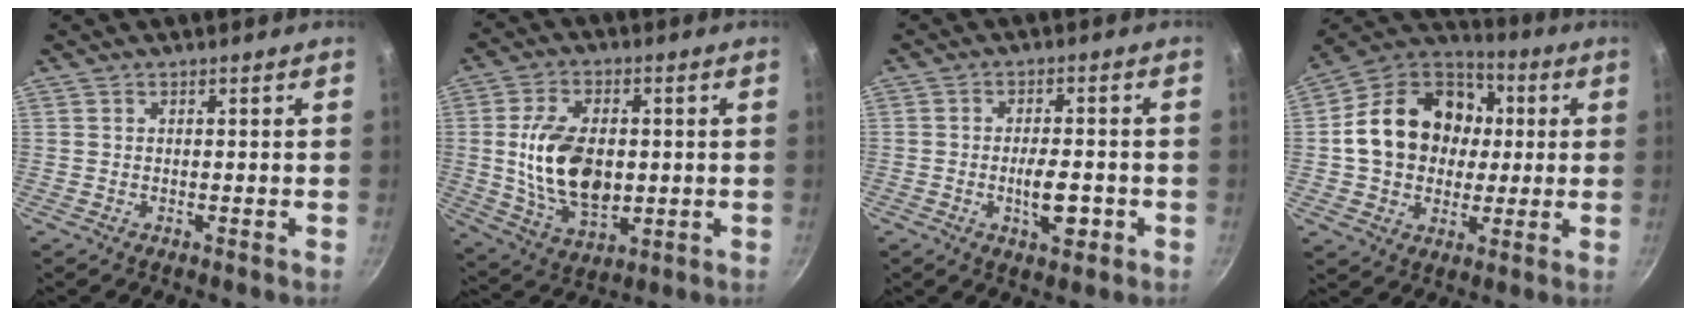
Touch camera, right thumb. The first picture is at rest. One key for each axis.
{"total": 15.3, "fx": 0.3, "fy": 9.2, "fz": 12.2, "tx": -0.205, "ty": -0.005, "tz": 0.011}
{"total": 6.4, "fx": -2.0, "fy": 2.8, "fz": 5.5, "tx": -0.072, "ty": 0.007, "tz": -0.030}
{"total": 20.2, "fx": 1.9, "fy": 16.2, "fz": 11.9, "tx": -0.181, "ty": 0.030, "tz": 0.026}